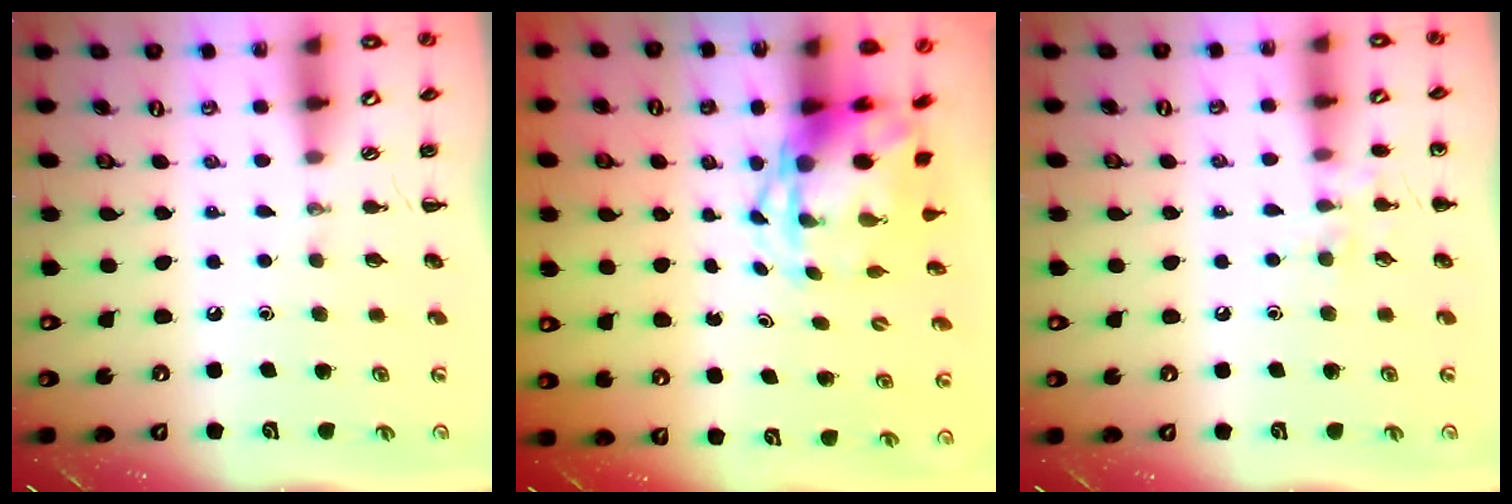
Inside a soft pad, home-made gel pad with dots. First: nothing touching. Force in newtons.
{"total": 4.0, "press": 3.9, "slide": 1.0}
{"total": 7.5, "press": 7.2, "slide": 1.8}